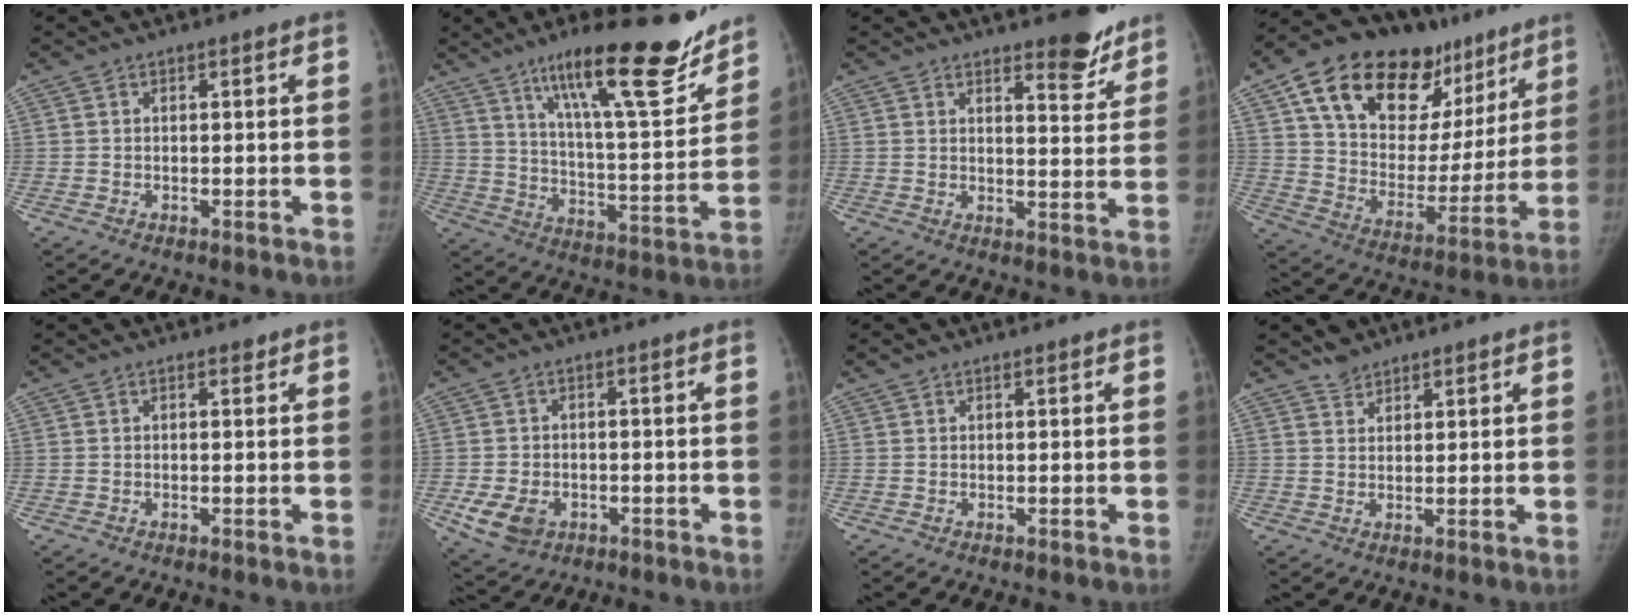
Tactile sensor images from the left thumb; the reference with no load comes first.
{"total": 22.6, "force": [15.7, 4.8, 15.6], "torque": [-0.207, -0.079, 0.253]}
{"total": 7.3, "force": [5.8, 2.3, 3.7], "torque": [-0.021, -0.045, 0.079]}
{"total": 28.7, "force": [16.4, 16.5, 16.9], "torque": [-0.220, -0.010, 0.267]}
{"total": 0.6, "force": [0.5, 0.3, 0.2], "torque": [-0.003, -0.004, 0.005]}
{"total": 6.8, "force": [-2.5, 5.0, 3.8], "torque": [-0.063, 0.005, -0.033]}
{"total": 1.0, "force": [0.7, 0.7, 0.2], "torque": [0.002, 0.002, 0.010]}
{"total": 2.8, "force": [2.5, 1.3, 0.2], "torque": [0.011, -0.014, 0.041]}